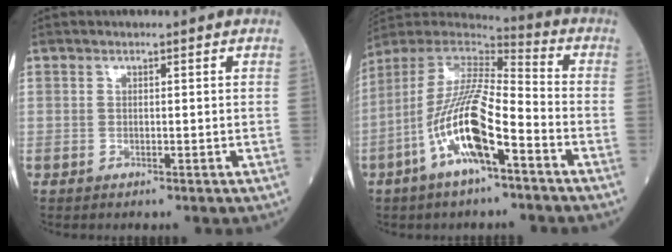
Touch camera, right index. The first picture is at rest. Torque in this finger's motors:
{"motor_torque": [1.83, -0.31, 1.05, 0.21]}